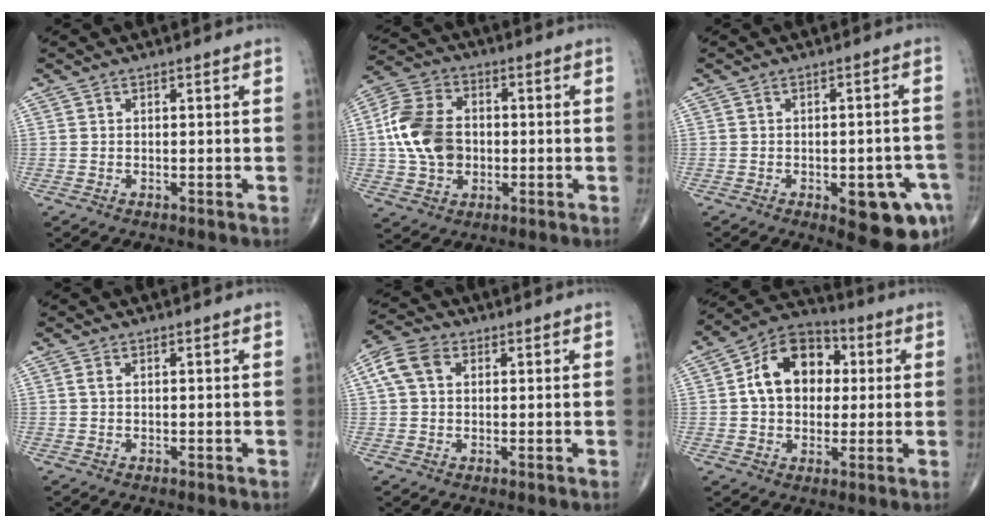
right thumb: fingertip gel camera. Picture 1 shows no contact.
{"total": 13.4, "force": [-0.1, 9.9, 9.0], "torque": [-0.161, 0.019, -0.007]}
{"total": 11.0, "force": [-4.6, 4.2, 9.0], "torque": [-0.084, 0.014, -0.047]}
{"total": 0.8, "force": [0.2, 0.3, 0.7], "torque": [-0.018, 0.002, 0.004]}
{"total": 6.5, "force": [1.8, 4.6, 4.3], "torque": [-0.090, 0.018, 0.031]}
{"total": 14.2, "force": [2.2, 10.3, 9.5], "torque": [-0.118, 0.019, 0.026]}